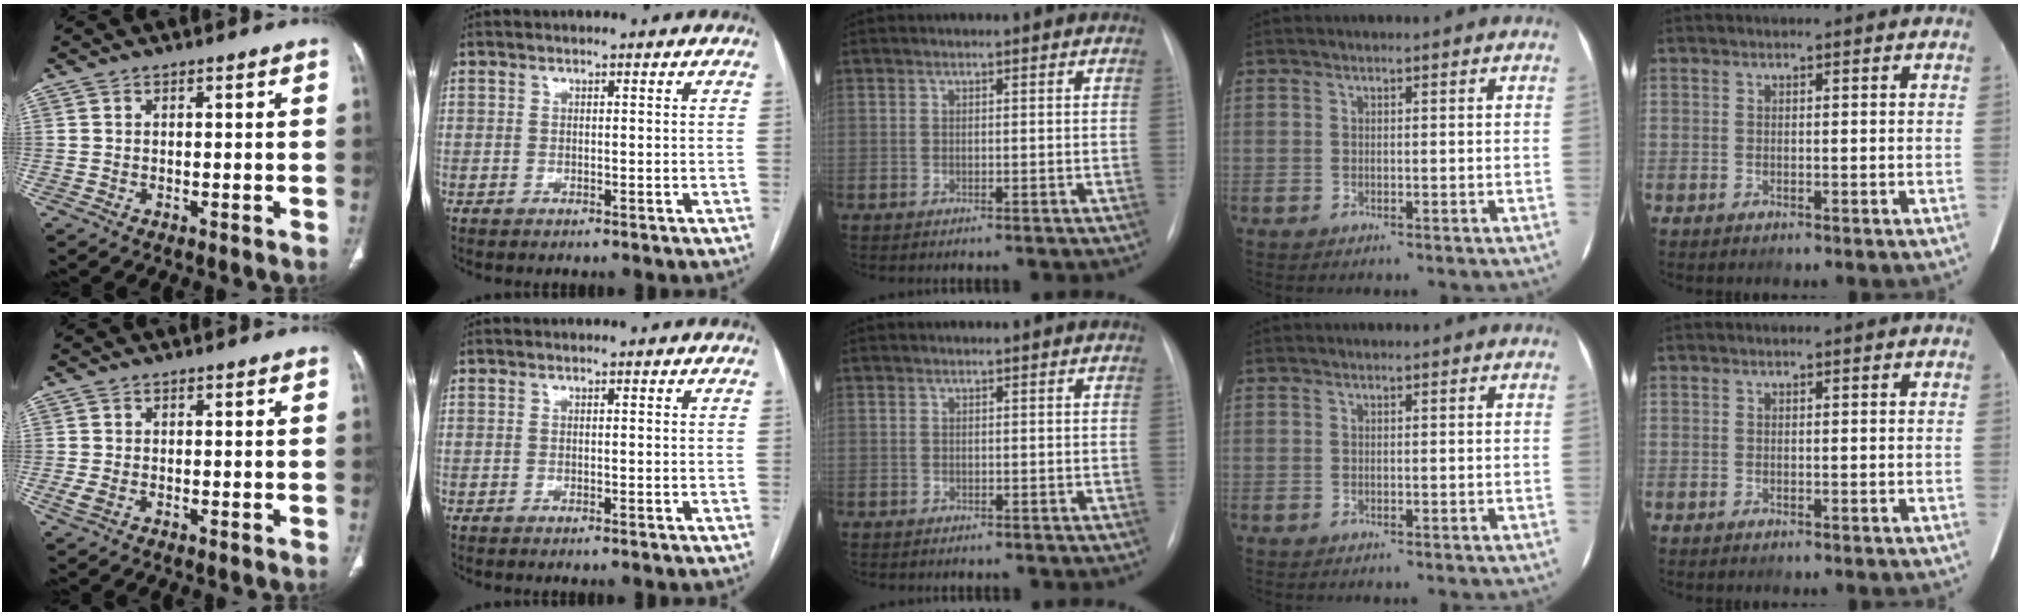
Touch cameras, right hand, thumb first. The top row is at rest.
{"thumb": {"total": 1.8, "force": [-0.3, 1.1, 1.4], "torque": [-0.038, -0.002, -0.003]}, "middle": {"total": 1.3, "force": [-1.0, 0.8, 0.3], "torque": [-0.006, 0.002, -0.011]}}